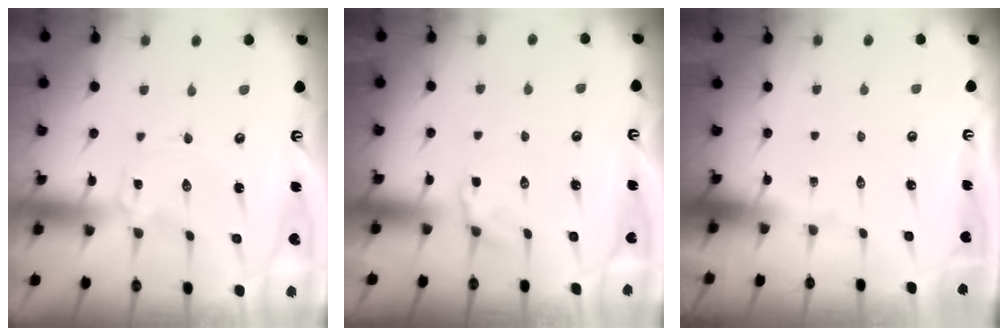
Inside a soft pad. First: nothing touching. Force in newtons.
{"total": 3.5, "press": 2.9, "slide": 2.0}
{"total": 0.0}